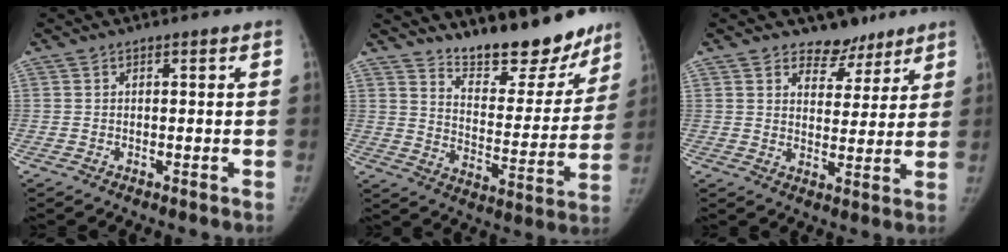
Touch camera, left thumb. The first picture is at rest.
{"total": 19.3, "force": [16.2, 6.5, 8.4], "torque": [-0.069, -0.116, 0.235]}
{"total": 6.9, "force": [5.4, 4.2, 1.0], "torque": [0.023, -0.035, 0.085]}